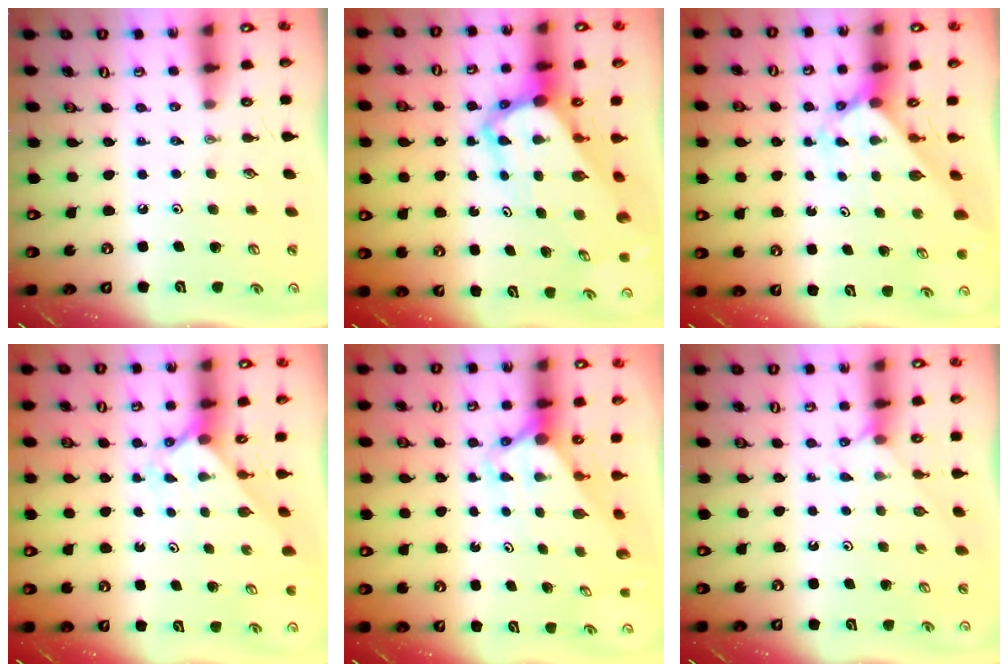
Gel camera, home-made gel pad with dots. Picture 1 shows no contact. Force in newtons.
{"total": 7.0, "press": 7.0, "slide": 0.5}
{"total": 2.3, "press": 2.3, "slide": 0.2}
{"total": 2.0, "press": 2.0, "slide": 0.2}
{"total": 2.9, "press": 2.9, "slide": 0.3}
{"total": 4.4, "press": 4.4, "slide": 0.4}